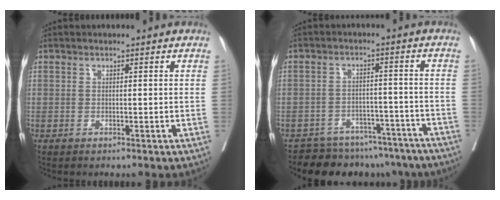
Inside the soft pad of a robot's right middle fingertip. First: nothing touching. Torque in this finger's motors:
{"motor_torque": [1.04, -1.10, 0.31, 0.05]}